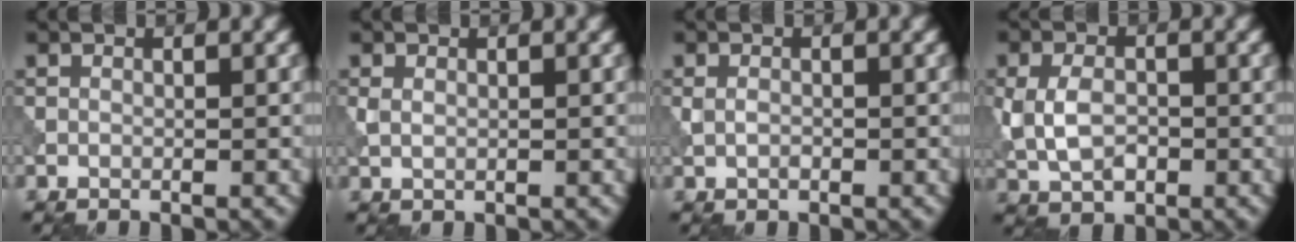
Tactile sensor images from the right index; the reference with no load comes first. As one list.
[{"total": 1.1, "force": [0.3, 0.7, 0.8], "torque": [-0.022, -0.001, 0.008]}, {"total": 1.2, "force": [-0.1, 0.7, 0.9], "torque": [-0.021, 0.000, -0.003]}, {"total": 4.4, "force": [-0.4, 3.0, 3.2], "torque": [-0.075, -0.006, -0.007]}]